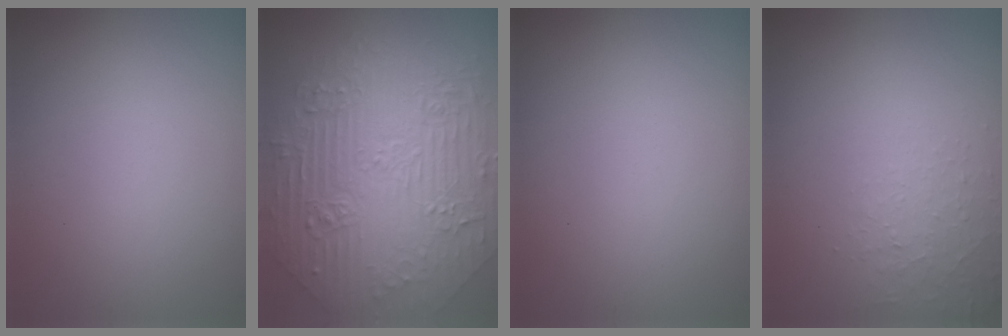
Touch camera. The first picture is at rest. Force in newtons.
{"total": 10.8, "press": 7.5, "slide": 7.7}
{"total": 0.0}
{"total": 1.3, "press": 0.4, "slide": 1.2}